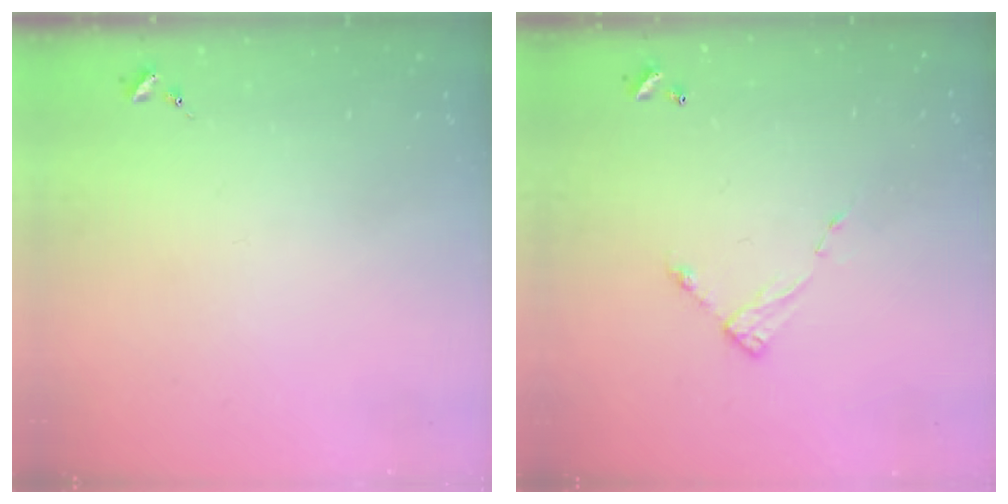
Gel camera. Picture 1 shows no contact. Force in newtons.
{"total": 6.0, "press": 6.0, "slide": 0.4}